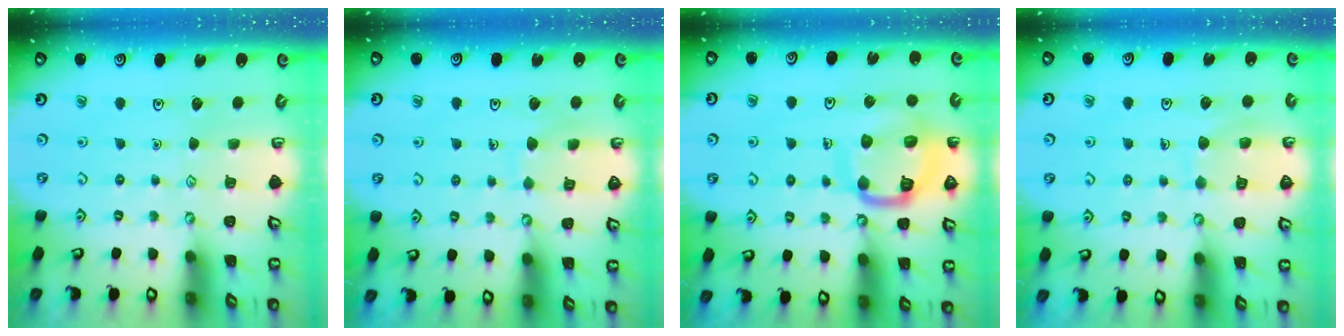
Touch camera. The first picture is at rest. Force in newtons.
{"total": 6.4, "press": 6.4, "slide": 0.6}
{"total": 13.1, "press": 13.1, "slide": 1.1}
{"total": 7.9, "press": 7.9, "slide": 0.6}